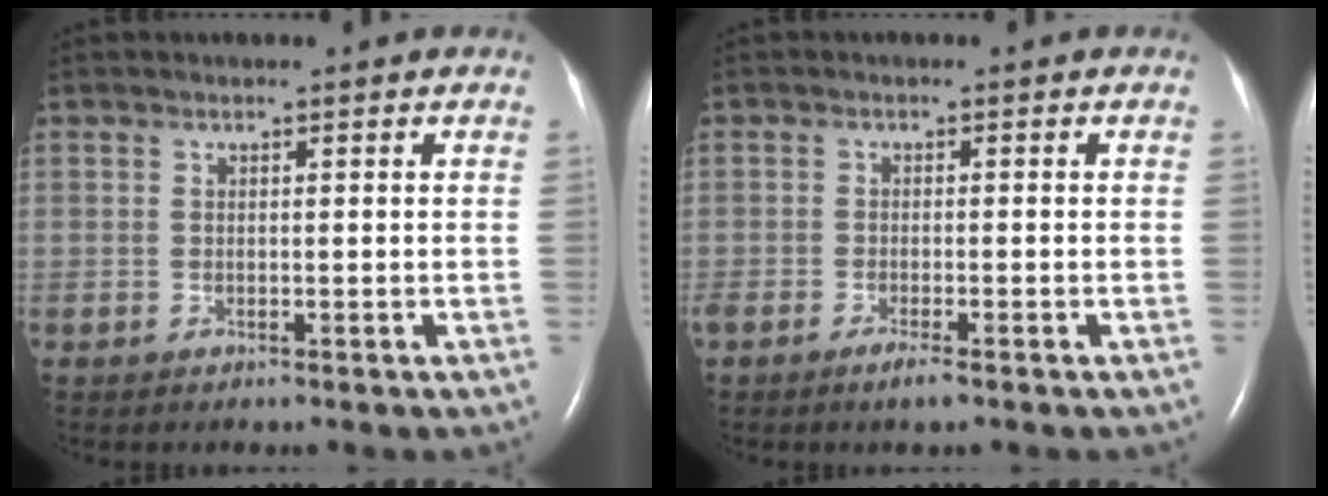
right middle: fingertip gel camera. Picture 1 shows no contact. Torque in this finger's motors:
{"motor_torque": [0.33, -0.24, 0.00, 0.01]}